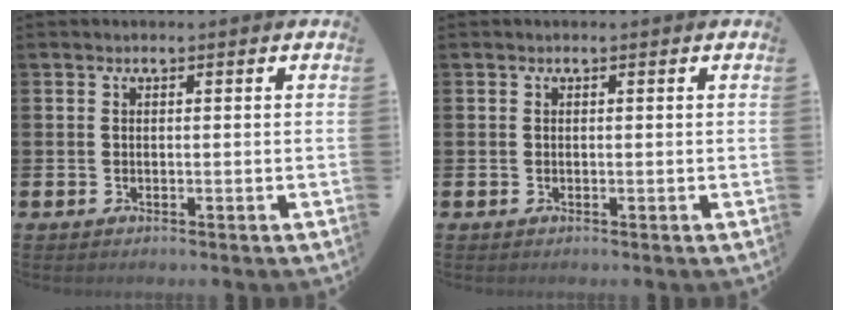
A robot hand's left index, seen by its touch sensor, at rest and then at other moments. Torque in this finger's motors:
{"motor_torque": [-1.02, -1.12, -0.74, 0.02]}